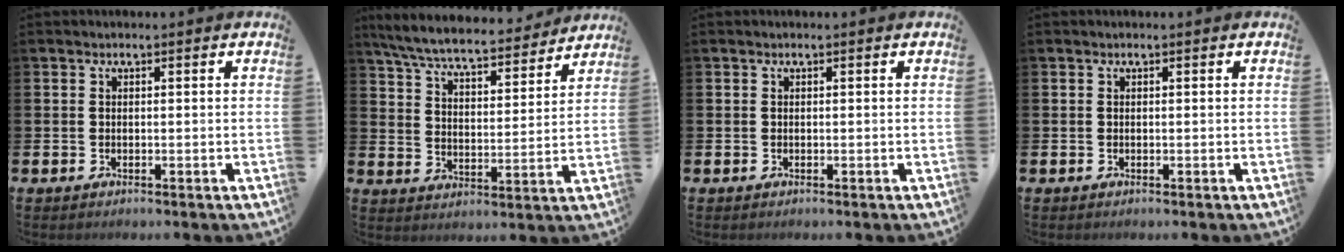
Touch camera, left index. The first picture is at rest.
{"total": 7.5, "force": [7.0, 1.0, 2.5], "torque": [-0.082, -0.044, 0.120]}
{"total": 0.0}
{"total": 0.0}